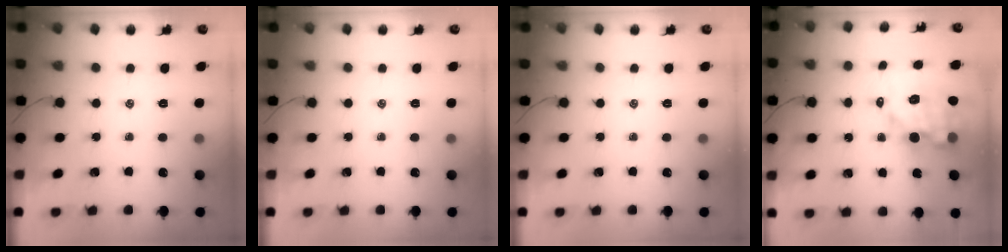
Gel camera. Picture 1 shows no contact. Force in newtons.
{"total": 0.0}
{"total": 0.0}
{"total": 10.5, "press": 10.1, "slide": 2.9}